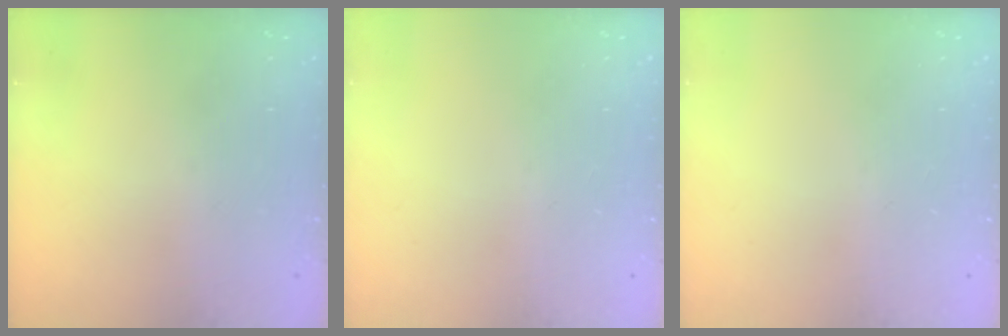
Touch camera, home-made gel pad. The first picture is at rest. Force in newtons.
{"total": 0.0}
{"total": 0.0}